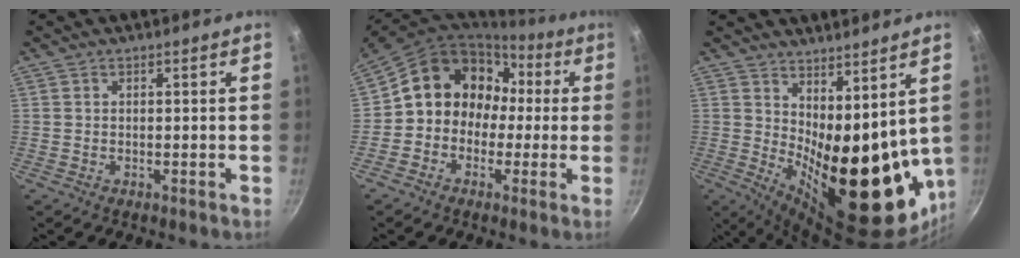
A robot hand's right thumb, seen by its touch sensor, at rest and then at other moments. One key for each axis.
{"total": 15.0, "fx": 0.4, "fy": 12.8, "fz": 7.7, "tx": -0.084, "ty": 0.057, "tz": -0.009}
{"total": 20.4, "fx": 5.2, "fy": 9.0, "fz": 17.6, "tx": -0.215, "ty": -0.050, "tz": 0.106}